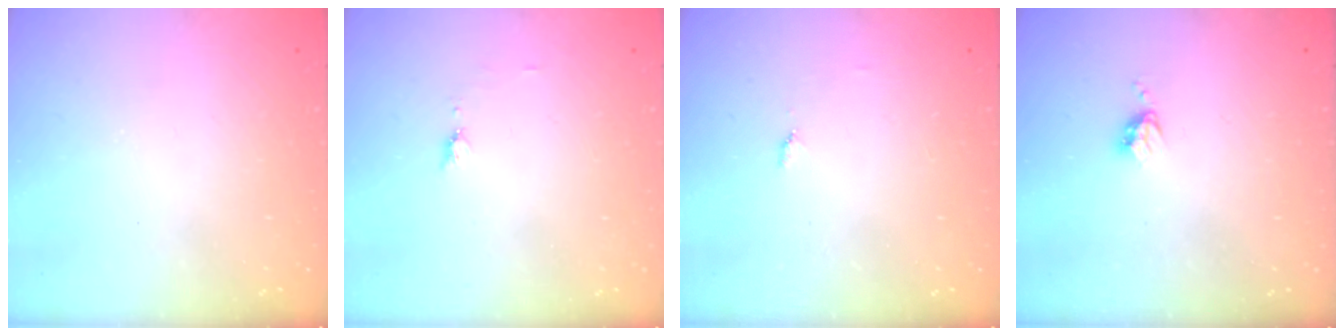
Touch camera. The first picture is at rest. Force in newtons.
{"total": 4.8, "press": 4.7, "slide": 0.6}
{"total": 4.5, "press": 4.5, "slide": 0.6}
{"total": 3.6, "press": 3.6, "slide": 0.4}